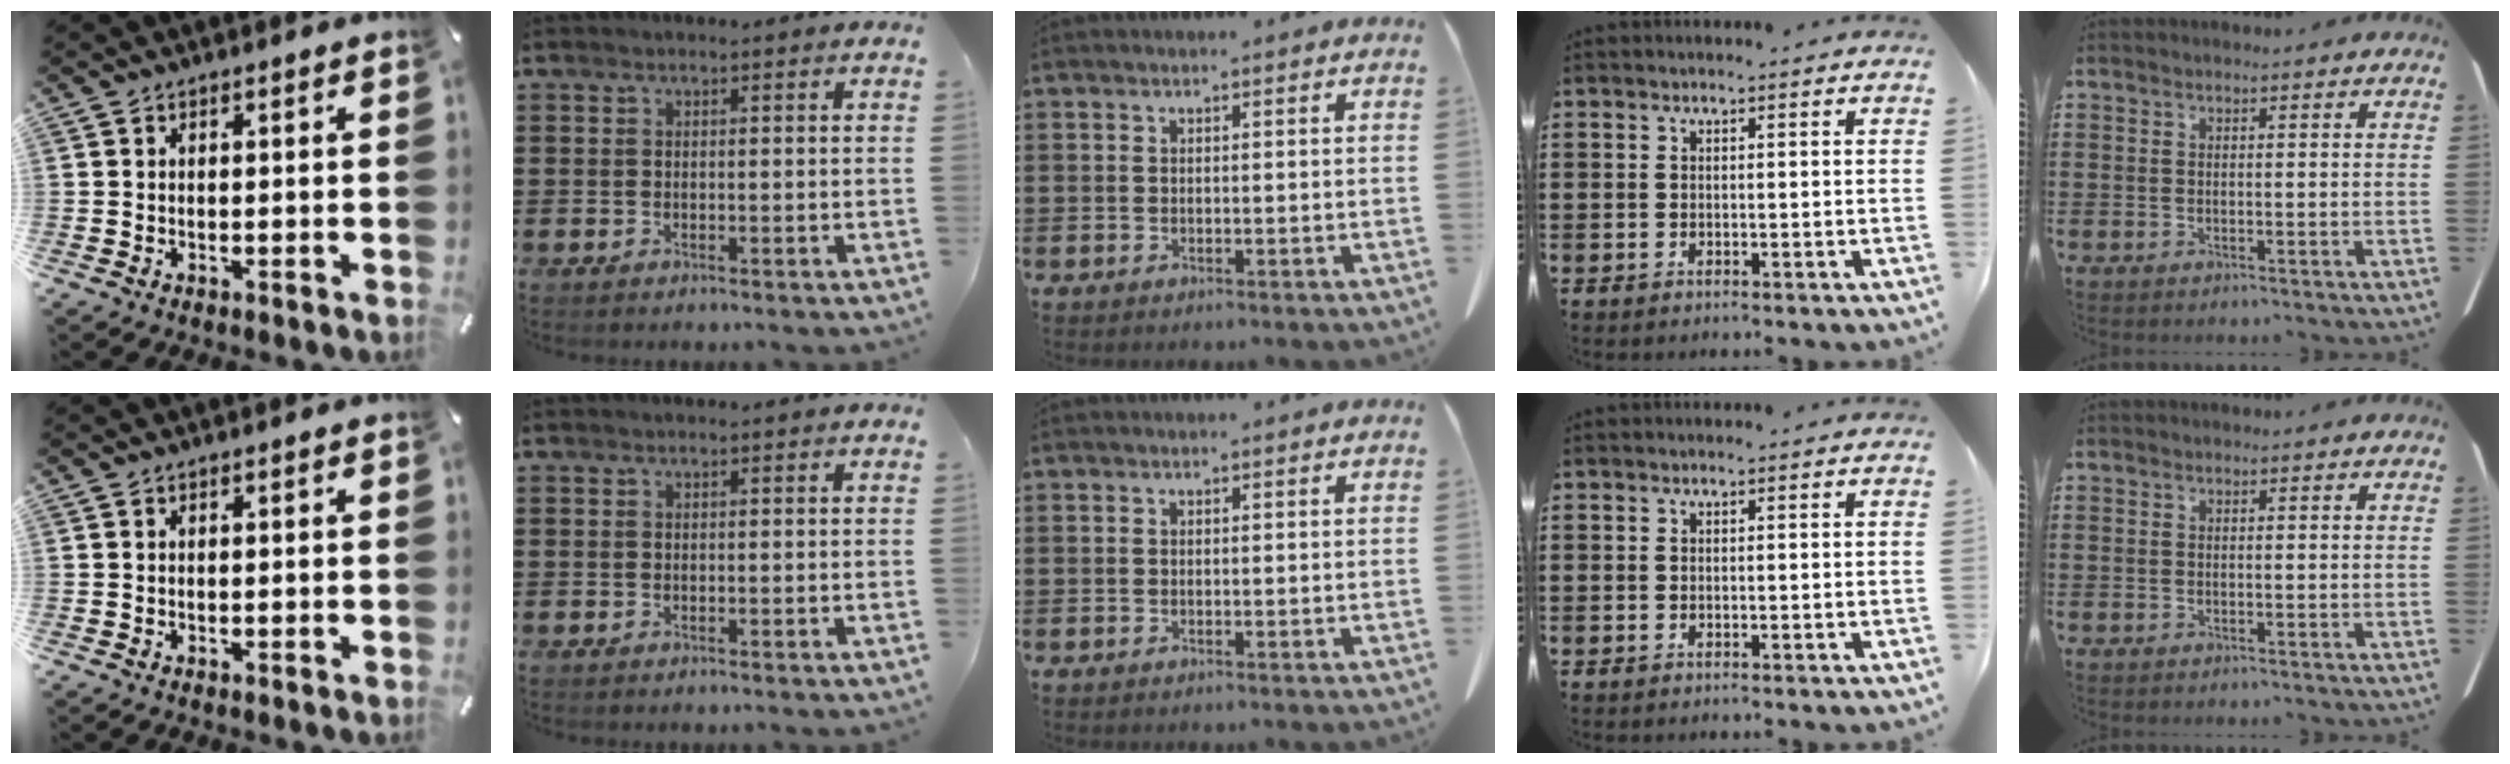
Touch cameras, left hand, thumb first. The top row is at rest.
{}